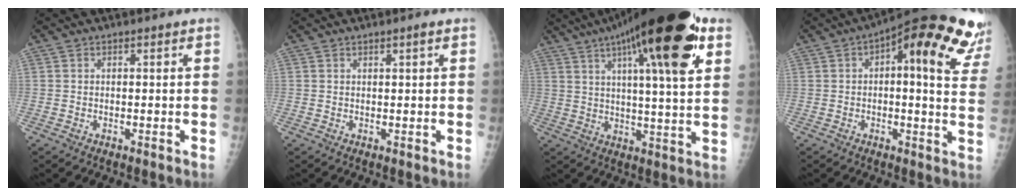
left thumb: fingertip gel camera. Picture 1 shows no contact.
{"total": 0.9, "force": [0.6, 0.0, 0.7], "torque": [-0.009, -0.002, 0.010]}
{"total": 25.8, "force": [12.4, 5.9, 21.8], "torque": [-0.331, -0.009, 0.185]}
{"total": 20.6, "force": [9.8, 6.2, 17.0], "torque": [-0.203, -0.005, 0.106]}